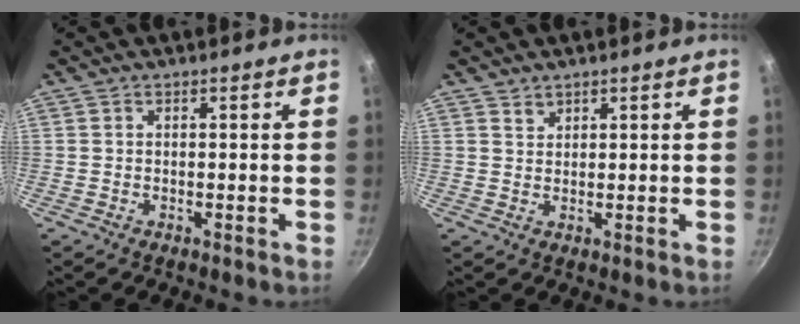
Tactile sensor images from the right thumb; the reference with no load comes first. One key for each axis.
{"total": 1.5, "fx": 1.2, "fy": 0.8, "fz": 0.2, "tx": 0.006, "ty": -0.002, "tz": 0.022}